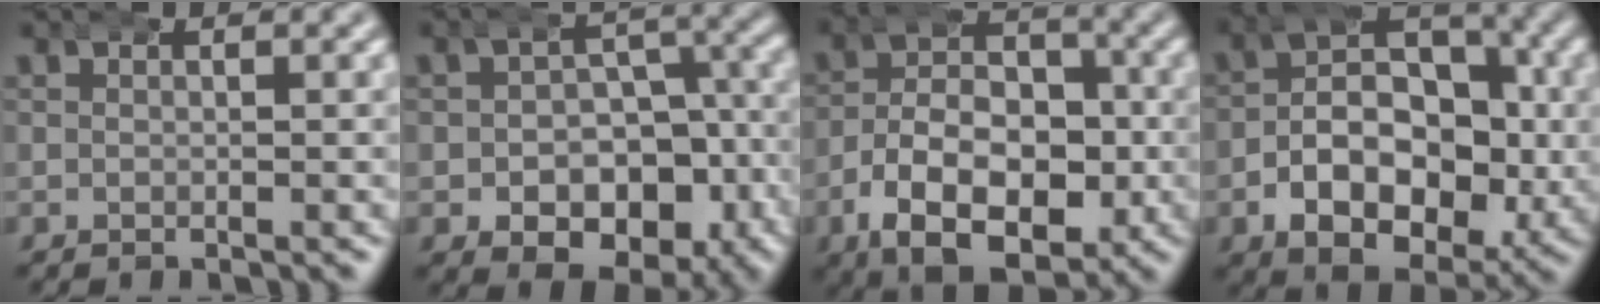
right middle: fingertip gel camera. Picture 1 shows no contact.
{"total": 10.1, "force": [-4.7, 6.9, 5.6], "torque": [-0.074, -0.037, -0.059]}
{"total": 12.5, "force": [-4.2, 8.1, 8.5], "torque": [-0.135, -0.033, -0.058]}
{"total": 11.0, "force": [-1.9, 8.0, 7.3], "torque": [-0.116, -0.018, -0.034]}